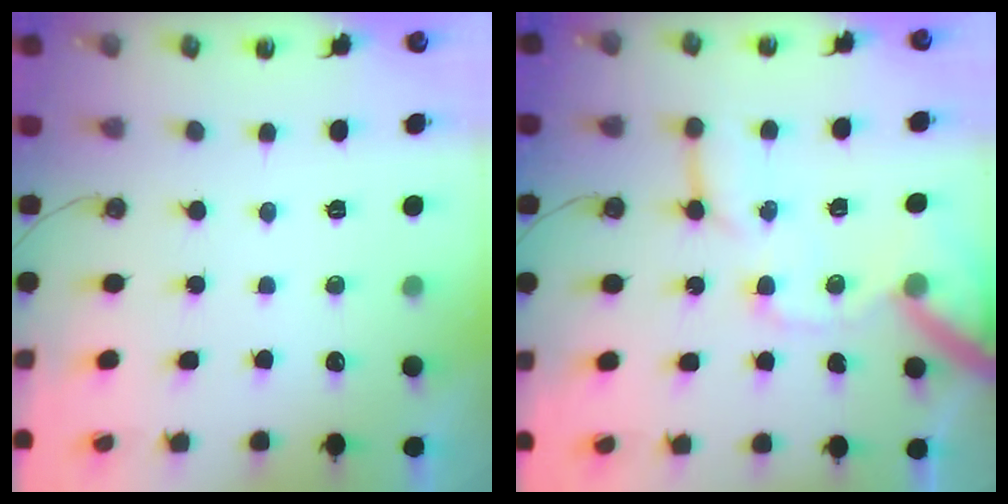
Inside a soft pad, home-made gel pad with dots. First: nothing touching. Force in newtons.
{"total": 14.7, "press": 14.5, "slide": 1.9}